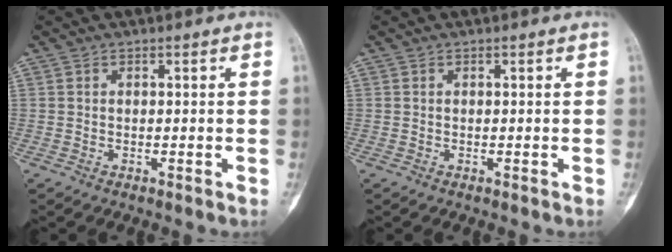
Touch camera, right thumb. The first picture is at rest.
{"total": 0.0}